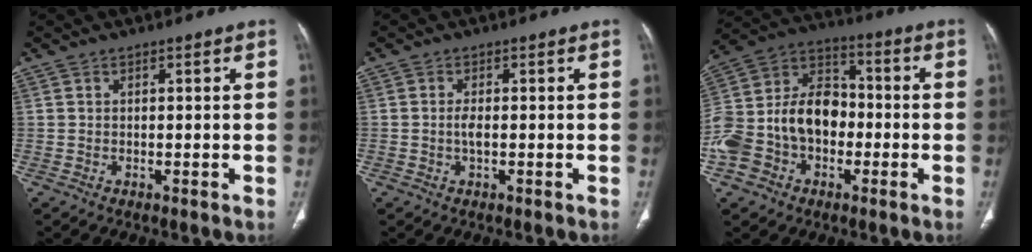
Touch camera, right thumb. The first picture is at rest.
{"total": 1.8, "force": [-0.3, 0.6, 1.7], "torque": [-0.038, -0.001, -0.007]}
{"total": 18.4, "force": [-3.9, 13.5, 11.8], "torque": [-0.226, 0.053, -0.073]}